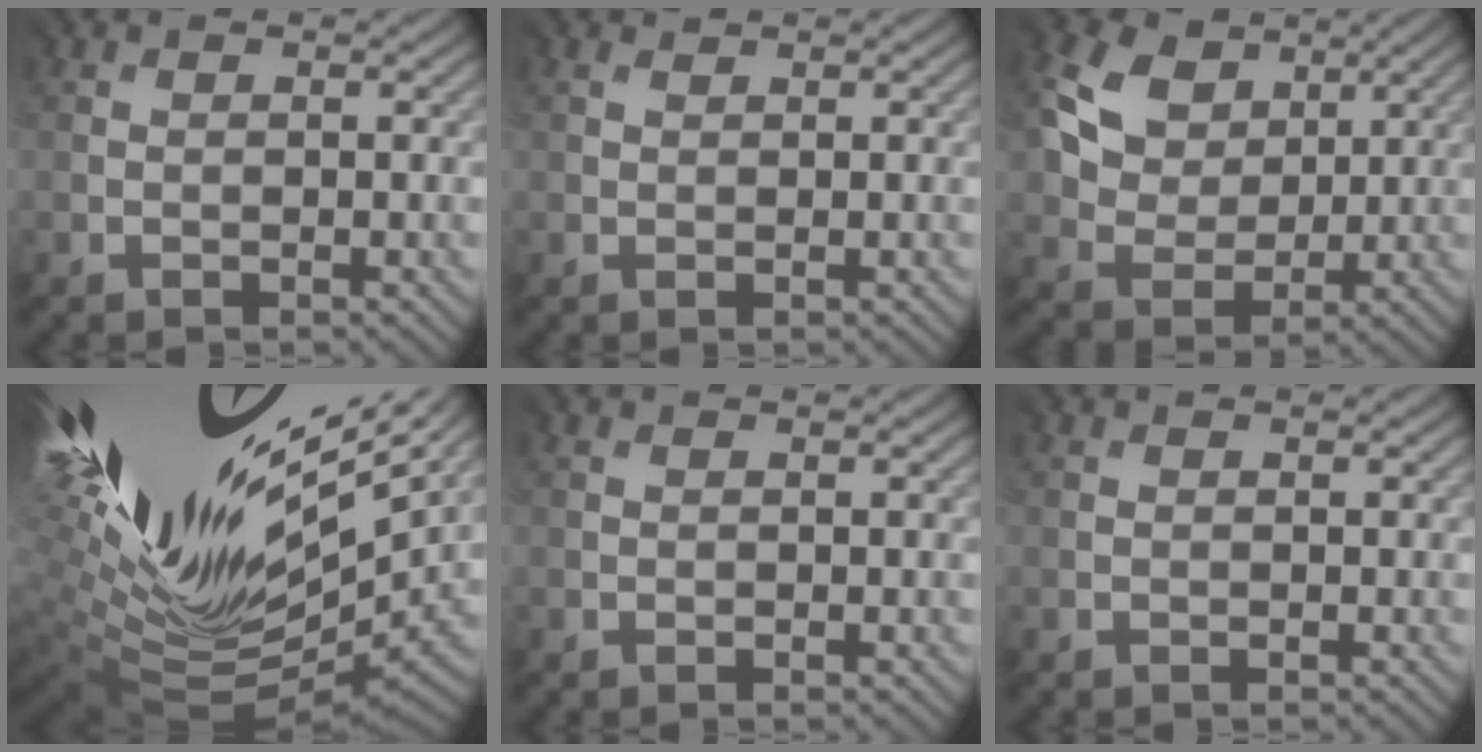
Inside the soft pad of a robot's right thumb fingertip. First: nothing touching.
{"total": 1.3, "force": [1.2, 0.4, -0.1], "torque": [-0.004, 0.001, 0.027]}
{"total": 9.9, "force": [4.9, 7.3, 4.5], "torque": [-0.144, 0.027, 0.085]}
{"total": 16.6, "force": [6.7, 7.2, 13.4], "torque": [-0.294, -0.008, 0.144]}
{"total": 0.0}
{"total": 0.0}